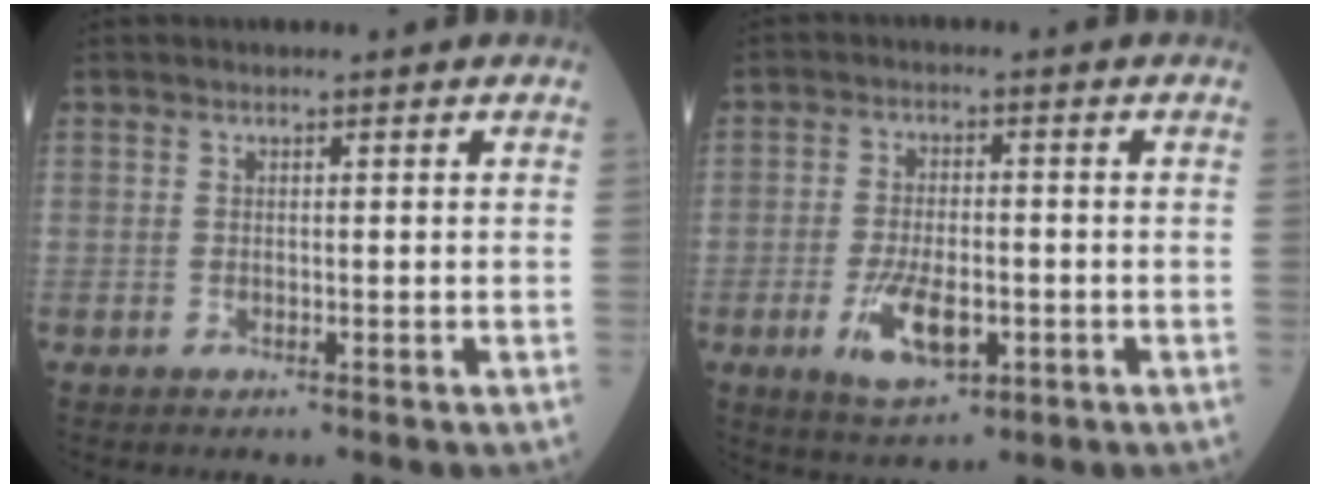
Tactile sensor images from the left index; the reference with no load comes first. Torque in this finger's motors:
{"motor_torque": [1.37, 0.68, 0.55, 0.08]}